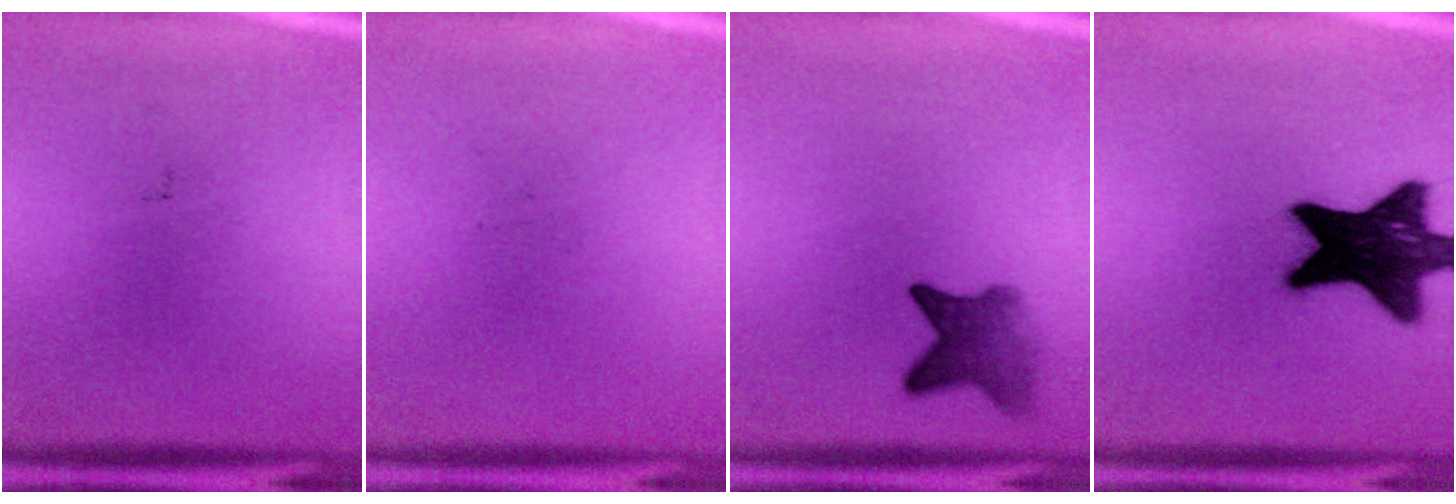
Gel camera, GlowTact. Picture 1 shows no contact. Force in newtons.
{"total": 0.0}
{"total": 4.5}
{"total": 17.4}